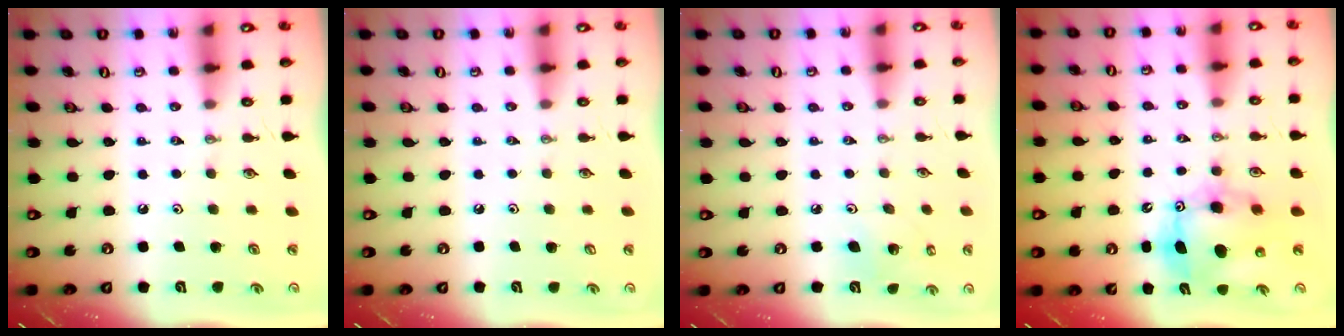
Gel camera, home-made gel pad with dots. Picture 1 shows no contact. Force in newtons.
{"total": 0.7, "press": 0.1, "slide": 0.7}
{"total": 5.0, "press": 4.6, "slide": 1.9}
{"total": 10.8, "press": 10.5, "slide": 2.6}